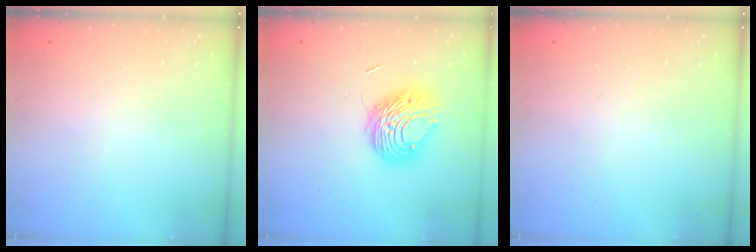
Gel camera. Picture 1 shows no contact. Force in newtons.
{"total": 9.8, "press": 9.7, "slide": 1.2}
{"total": 0.0}